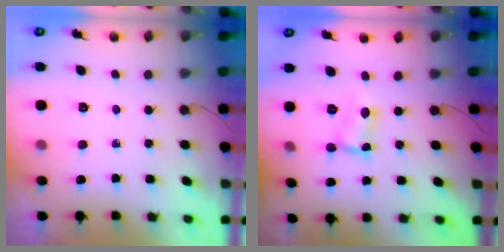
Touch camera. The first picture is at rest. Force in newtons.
{"total": 2.9, "press": 1.4, "slide": 2.5}